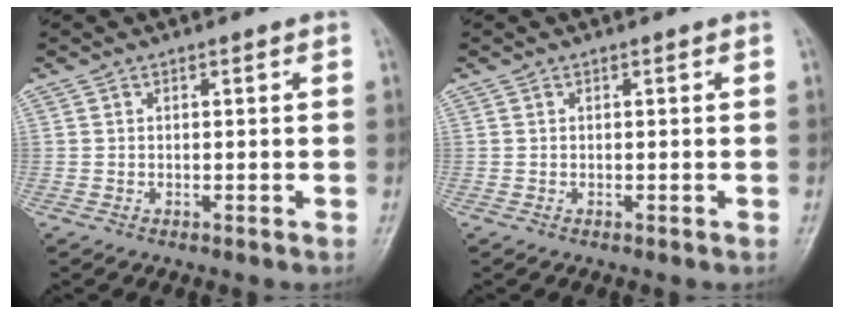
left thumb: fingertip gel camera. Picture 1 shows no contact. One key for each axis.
{"total": 0.0}